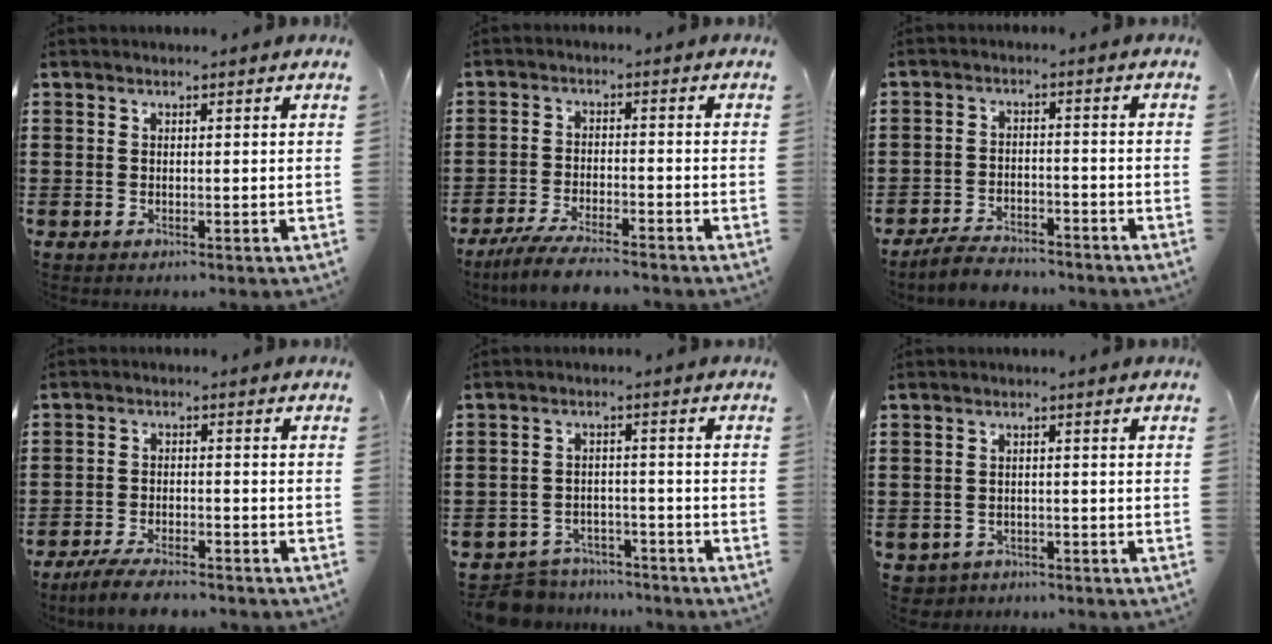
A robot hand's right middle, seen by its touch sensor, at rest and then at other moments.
{"total": 5.2, "force": [-4.8, 0.2, 2.2], "torque": [-0.057, -0.012, -0.094]}
{"total": 4.3, "force": [-4.2, 0.7, 0.8], "torque": [-0.023, 0.006, -0.086]}
{"total": 4.7, "force": [-4.2, 0.5, 1.9], "torque": [-0.044, -0.005, -0.084]}
{"total": 5.4, "force": [-5.3, 1.0, 0.1], "torque": [-0.015, 0.007, -0.109]}
{"total": 1.7, "force": [-1.6, 0.6, -0.3], "torque": [-0.006, -0.002, -0.038]}